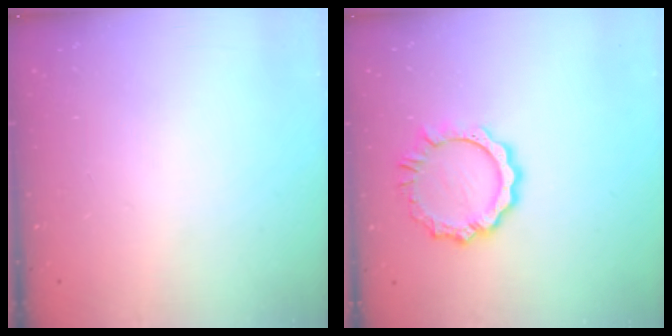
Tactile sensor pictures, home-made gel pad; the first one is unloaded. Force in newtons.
{"total": 9.1, "press": 9.0, "slide": 1.0}